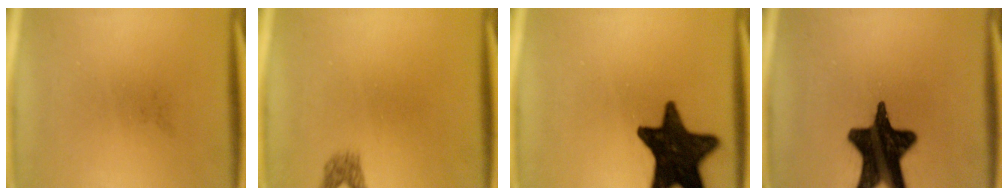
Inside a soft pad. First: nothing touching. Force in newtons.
{"total": 1.6}
{"total": 16.9}
{"total": 18.6}